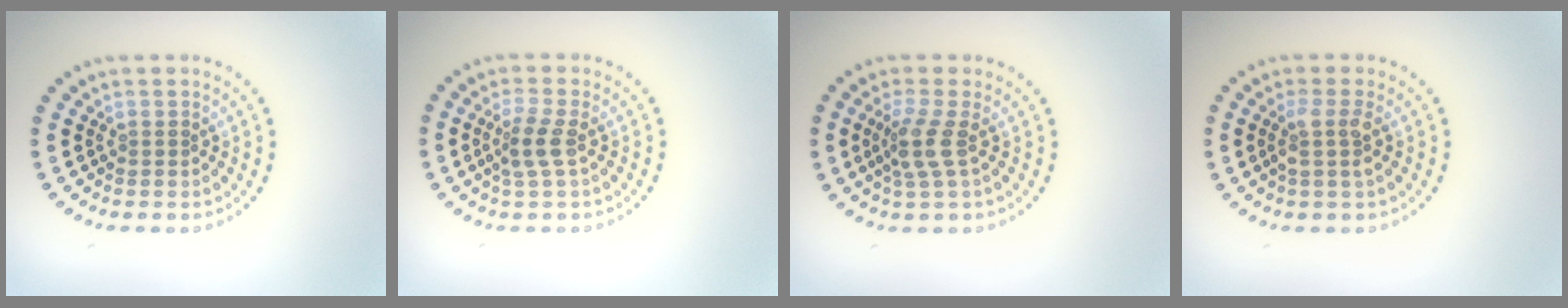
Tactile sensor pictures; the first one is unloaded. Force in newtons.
{"total": 2.2, "press": 2.0, "slide": 1.0}
{"total": 2.5, "press": 1.9, "slide": 1.6}
{"total": 2.0, "press": 1.6, "slide": 1.2}